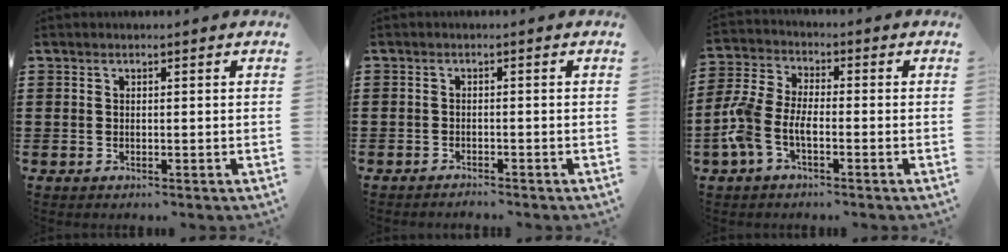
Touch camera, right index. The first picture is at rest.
{"total": 1.3, "force": [-1.3, 0.1, -0.1], "torque": [-0.002, 0.003, -0.027]}
{"total": 6.3, "force": [-2.8, 3.0, 4.8], "torque": [-0.132, -0.006, -0.062]}